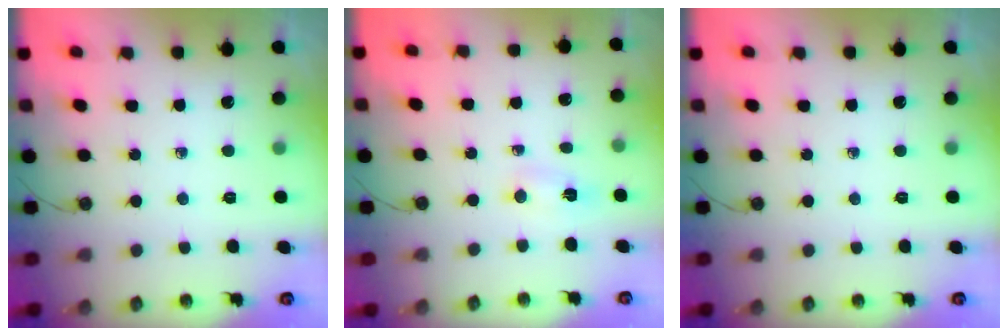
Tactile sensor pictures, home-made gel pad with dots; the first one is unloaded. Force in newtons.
{"total": 2.6, "press": 1.3, "slide": 2.2}
{"total": 0.0}